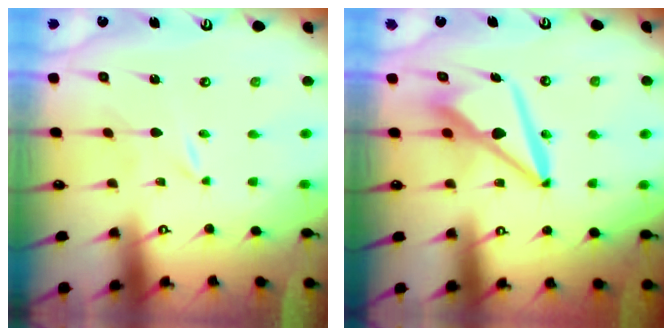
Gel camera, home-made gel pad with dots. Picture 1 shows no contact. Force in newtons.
{"total": 10.8, "press": 10.7, "slide": 1.0}